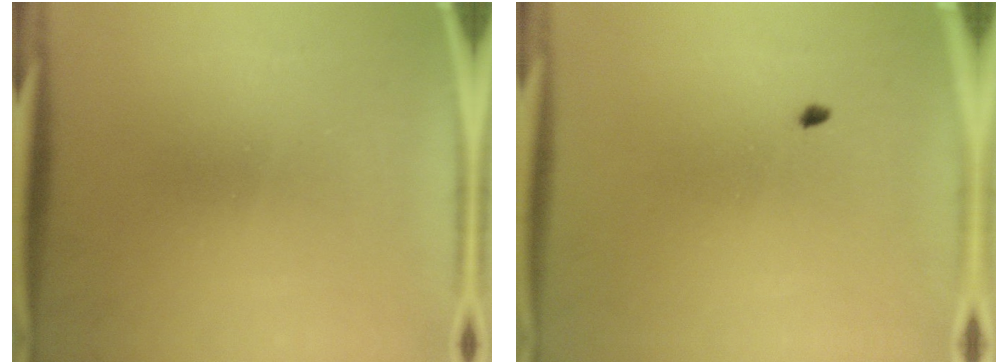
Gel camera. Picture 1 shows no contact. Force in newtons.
{"total": 0.6}